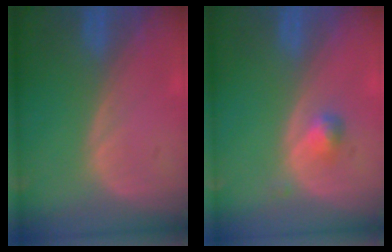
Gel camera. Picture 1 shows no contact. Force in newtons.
{"total": 2.0, "press": 2.0, "slide": 0.2}